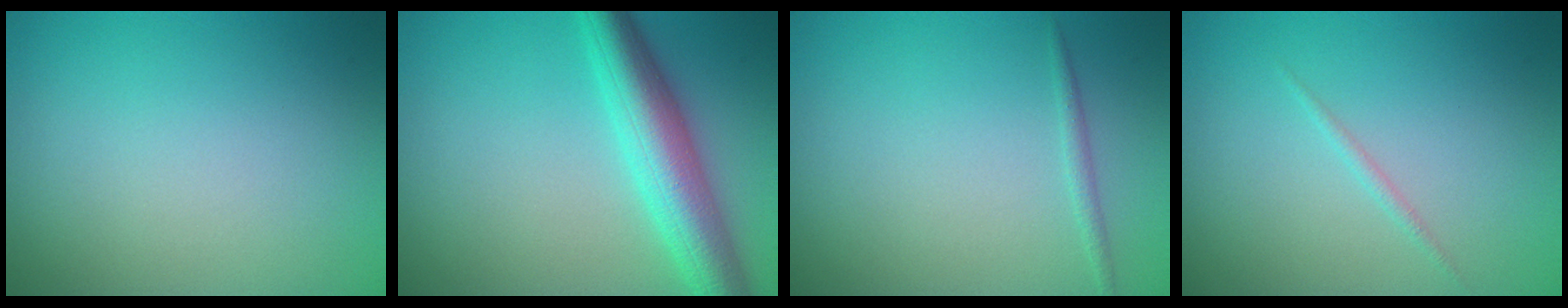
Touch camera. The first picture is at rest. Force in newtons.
{"total": 6.2, "press": 6.2, "slide": 0.1}
{"total": 0.8, "press": 0.8, "slide": 0.1}
{"total": 0.6, "press": 0.6, "slide": 0.0}